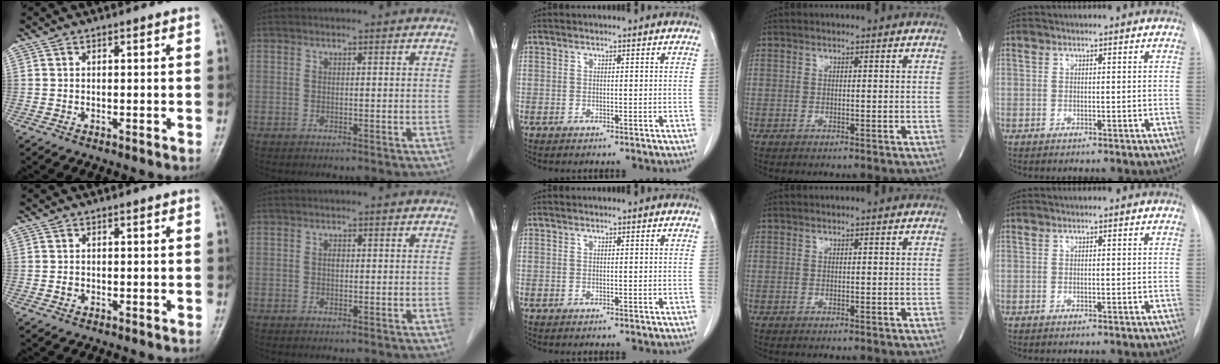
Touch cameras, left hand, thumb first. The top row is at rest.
{"thumb": {"total": 0.7, "force": [-0.4, 0.6, 0.2], "torque": [-0.005, 0.001, -0.008]}, "index": {"total": 0.8, "force": [0.0, 0.5, 0.6], "torque": [-0.012, 0.002, -0.001]}}